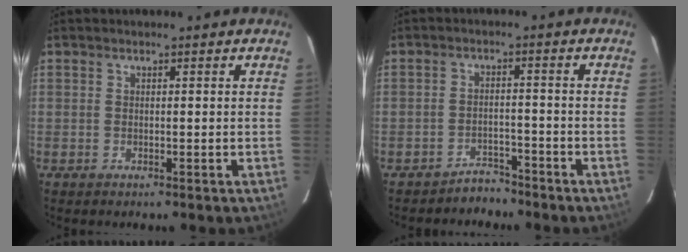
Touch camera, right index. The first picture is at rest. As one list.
[{"total": 3.8, "force": [-3.4, 1.7, -0.1], "torque": [-0.004, 0.012, -0.052]}]